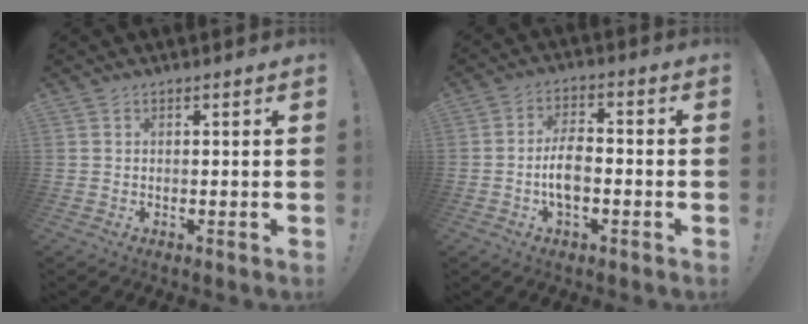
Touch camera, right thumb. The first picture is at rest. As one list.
[{"total": 7.6, "force": [-2.0, 3.8, 6.3], "torque": [-0.115, 0.004, -0.038]}]